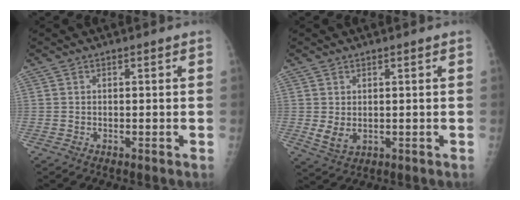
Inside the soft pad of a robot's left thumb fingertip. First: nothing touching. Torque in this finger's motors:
{"motor_torque": [0.05, 0.03, 0.50, -0.07, 0.06]}